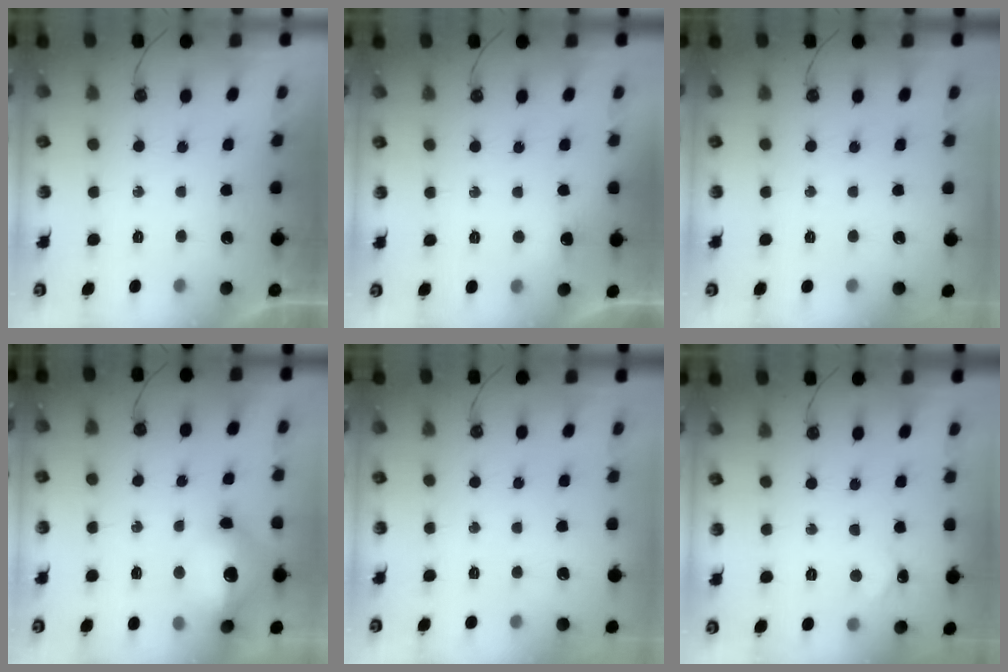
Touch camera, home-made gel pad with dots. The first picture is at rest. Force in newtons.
{"total": 12.8, "press": 5.4, "slide": 11.5}
{"total": 0.0}
{"total": 15.4, "press": 15.3, "slide": 1.6}
{"total": 0.0}
{"total": 2.0, "press": 2.0, "slide": 0.3}